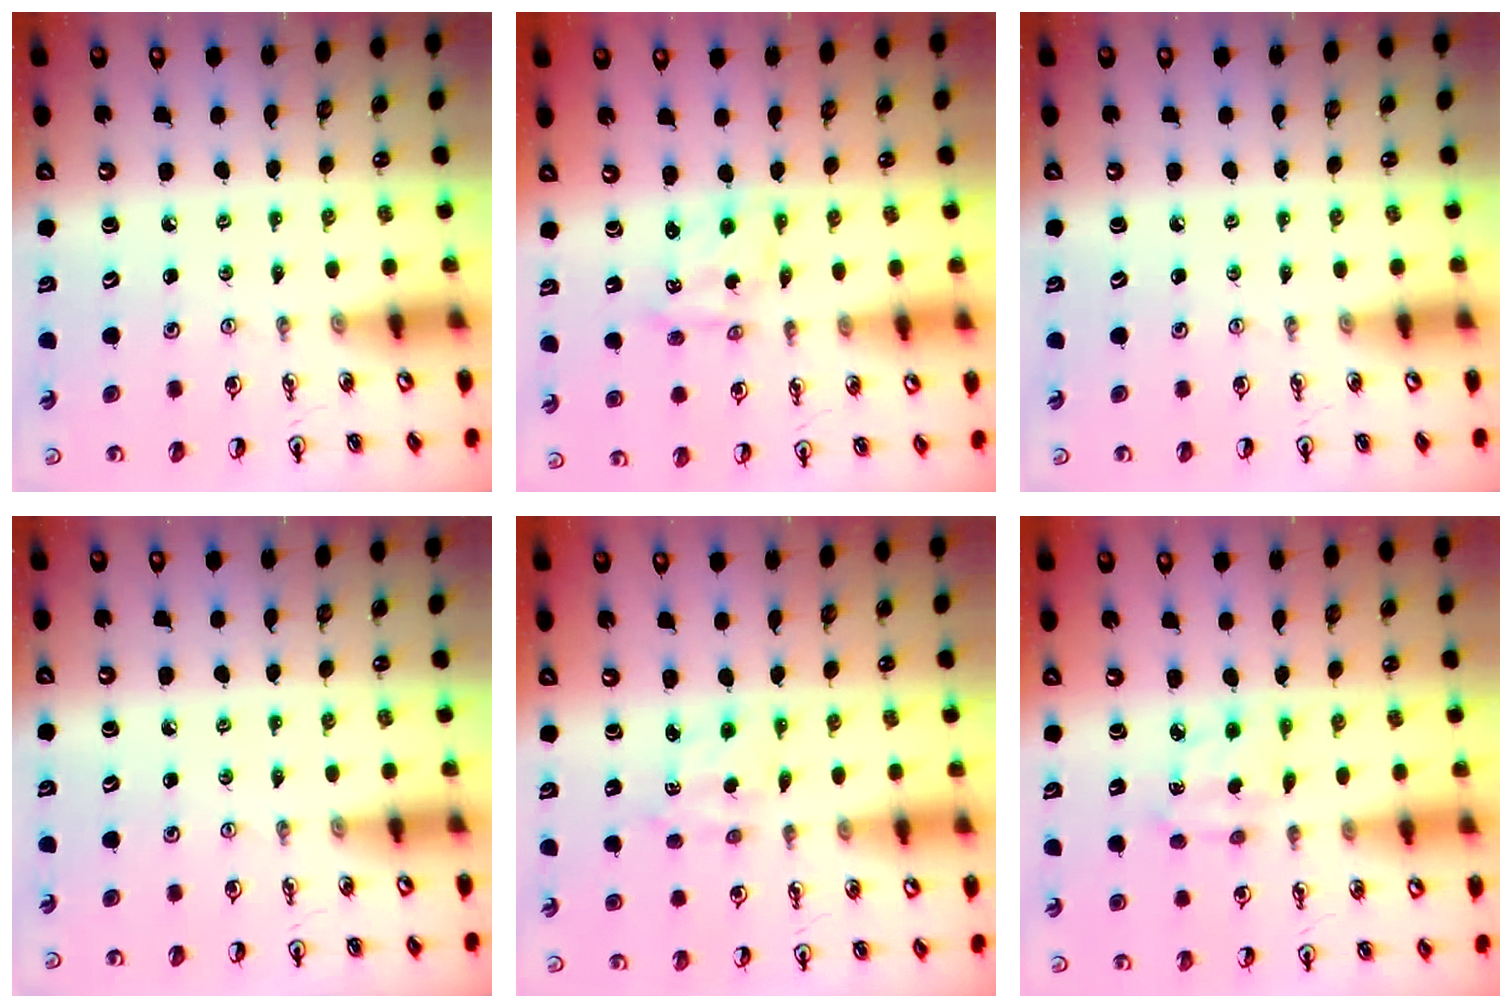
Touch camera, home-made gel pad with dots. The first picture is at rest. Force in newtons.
{"total": 1.6, "press": 1.3, "slide": 0.8}
{"total": 0.0}
{"total": 0.0}
{"total": 1.8, "press": 1.8, "slide": 0.5}
{"total": 2.8, "press": 2.8, "slide": 0.4}